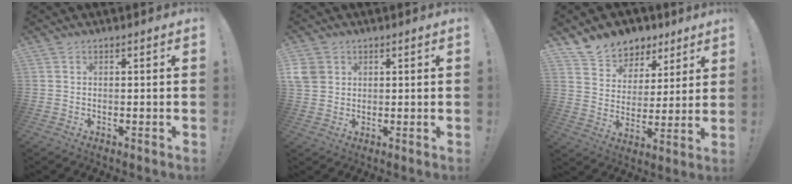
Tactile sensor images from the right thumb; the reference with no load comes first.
{"total": 5.6, "force": [1.8, 4.8, 2.3], "torque": [-0.042, -0.001, 0.038]}
{"total": 9.0, "force": [6.5, 6.1, 0.9], "torque": [-0.025, -0.052, 0.131]}